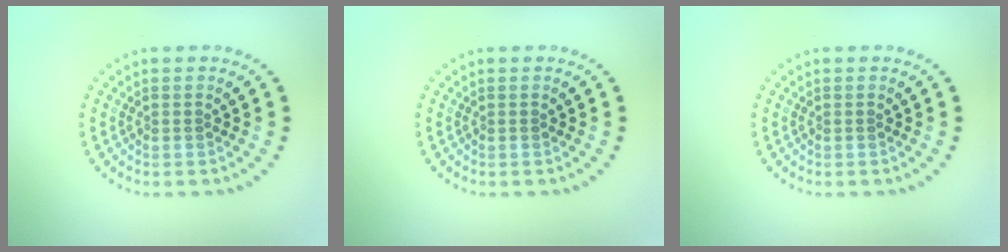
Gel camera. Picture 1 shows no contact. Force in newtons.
{"total": 0.0}
{"total": 0.0}